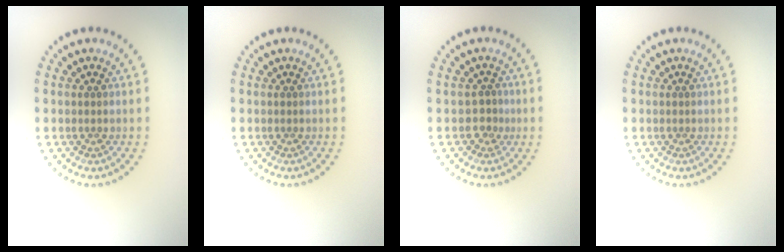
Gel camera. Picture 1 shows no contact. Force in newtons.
{"total": 0.0}
{"total": 1.2, "press": 0.8, "slide": 0.9}
{"total": 0.0}